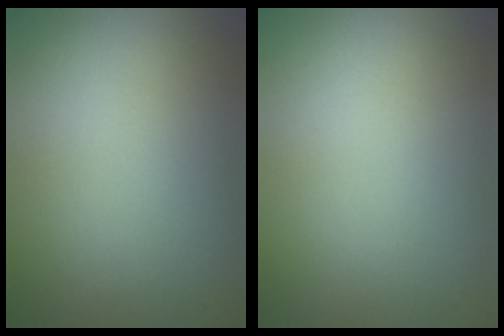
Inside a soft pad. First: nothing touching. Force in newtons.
{"total": 0.0}